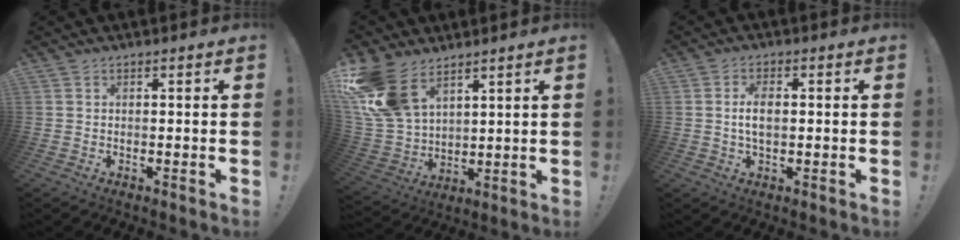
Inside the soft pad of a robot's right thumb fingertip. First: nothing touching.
{"total": 16.6, "force": [9.7, 10.0, 9.0], "torque": [-0.192, -0.046, 0.191]}
{"total": 5.2, "force": [0.2, 2.5, 4.5], "torque": [-0.078, 0.003, 0.001]}